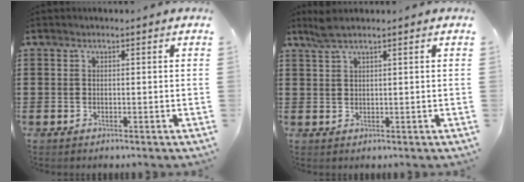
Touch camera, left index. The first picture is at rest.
{"total": 2.6, "force": [1.9, 0.2, 1.8], "torque": [-0.038, 0.002, 0.034]}